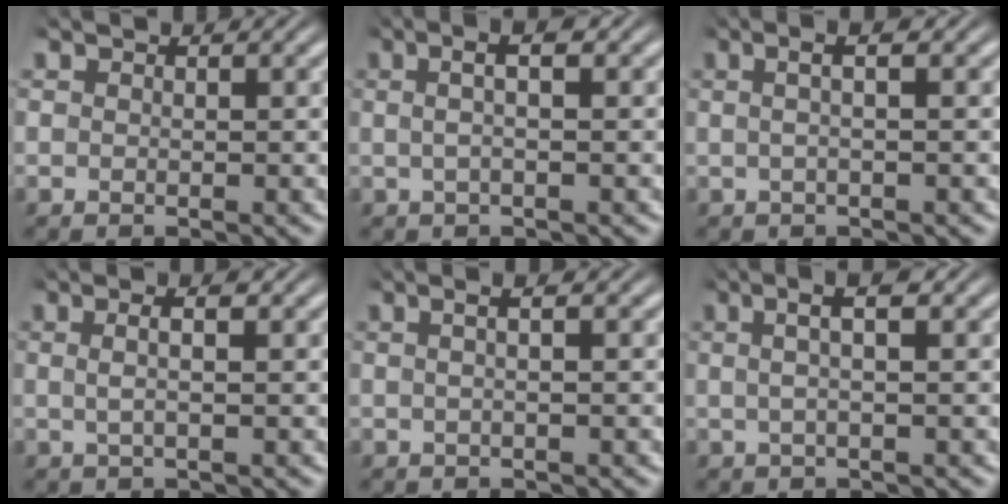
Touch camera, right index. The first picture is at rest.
{"total": 3.5, "force": [1.0, 0.8, 3.2], "torque": [-0.046, 0.020, 0.010]}
{"total": 2.8, "force": [0.7, 0.4, 2.6], "torque": [-0.035, 0.018, 0.005]}
{"total": 2.4, "force": [0.3, 0.4, 2.4], "torque": [-0.041, 0.001, 0.007]}
{"total": 2.1, "force": [0.4, 0.2, 2.0], "torque": [-0.024, 0.012, 0.000]}
{"total": 3.9, "force": [1.6, 0.8, 3.5], "torque": [-0.051, 0.023, 0.018]}